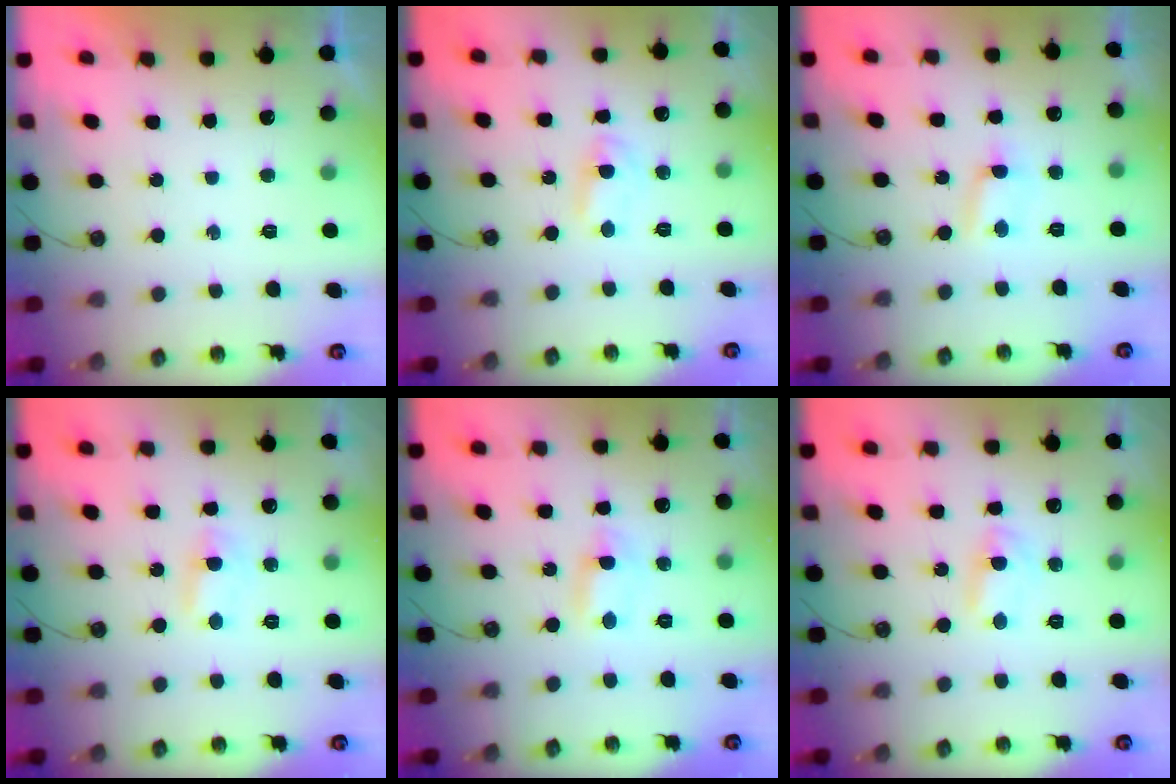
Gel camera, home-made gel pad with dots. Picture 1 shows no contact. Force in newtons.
{"total": 1.7, "press": 1.7, "slide": 0.2}
{"total": 1.8, "press": 1.8, "slide": 0.2}
{"total": 2.0, "press": 1.9, "slide": 0.8}
{"total": 1.2, "press": 1.0, "slide": 0.6}
{"total": 3.3, "press": 3.2, "slide": 0.3}